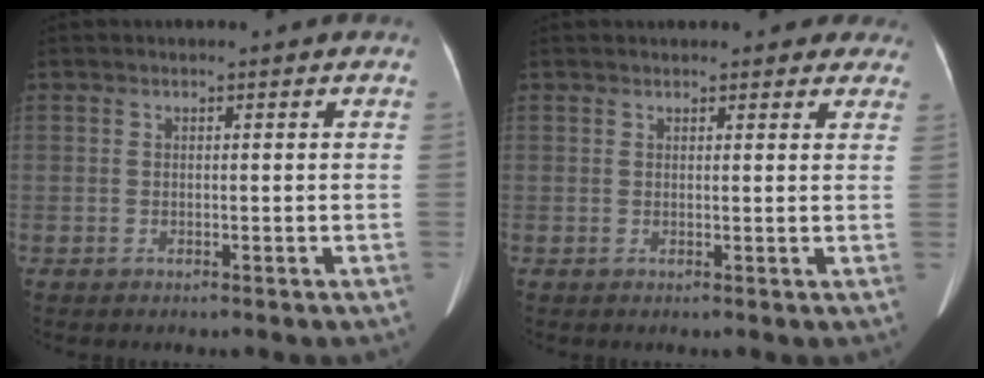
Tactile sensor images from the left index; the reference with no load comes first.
{"total": 6.9, "force": [6.0, 2.4, 2.2], "torque": [-0.004, 0.017, 0.061]}